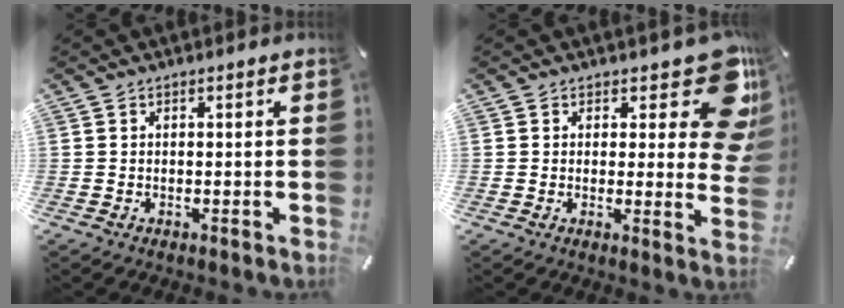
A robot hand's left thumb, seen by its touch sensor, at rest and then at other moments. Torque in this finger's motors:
{"motor_torque": [0.43, -0.31, 0.14, -0.03, 0.02]}